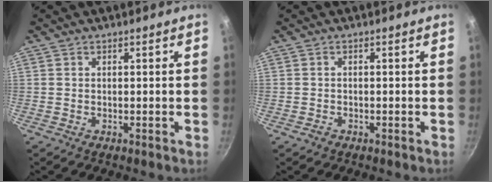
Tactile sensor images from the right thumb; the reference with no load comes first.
{"total": 0.8, "force": [-0.6, 0.5, 0.2], "torque": [-0.009, 0.007, -0.009]}